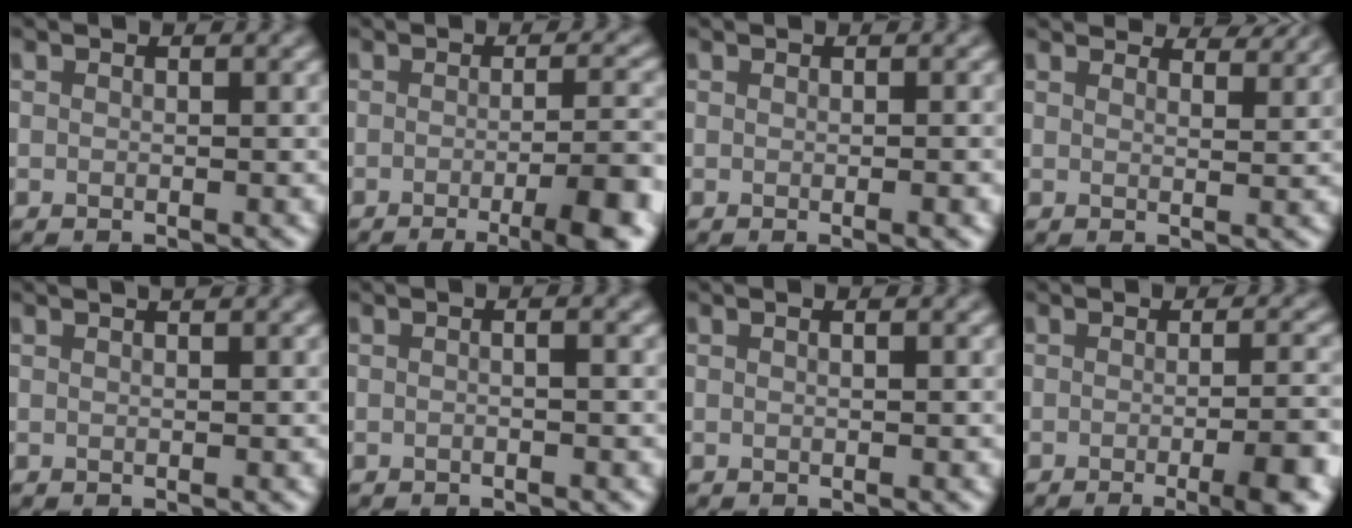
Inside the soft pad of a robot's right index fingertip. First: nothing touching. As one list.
[{"total": 7.4, "force": [-3.8, 1.7, 6.1], "torque": [-0.072, 0.000, -0.063]}, {"total": 0.9, "force": [-0.2, -0.1, 0.9], "torque": [-0.008, 0.004, -0.006]}, {"total": 3.8, "force": [3.7, 0.0, 0.8], "torque": [-0.002, 0.001, 0.054]}, {"total": 1.0, "force": [0.5, -0.2, 0.8], "torque": [-0.003, 0.004, 0.006]}, {"total": 1.1, "force": [-0.4, 0.0, 1.0], "torque": [-0.016, 0.007, -0.011]}, {"total": 0.5, "force": [0.0, -0.1, 0.5], "torque": [-0.008, 0.003, 0.000]}, {"total": 6.1, "force": [-2.8, 1.4, 5.3], "torque": [-0.060, 0.002, -0.051]}]